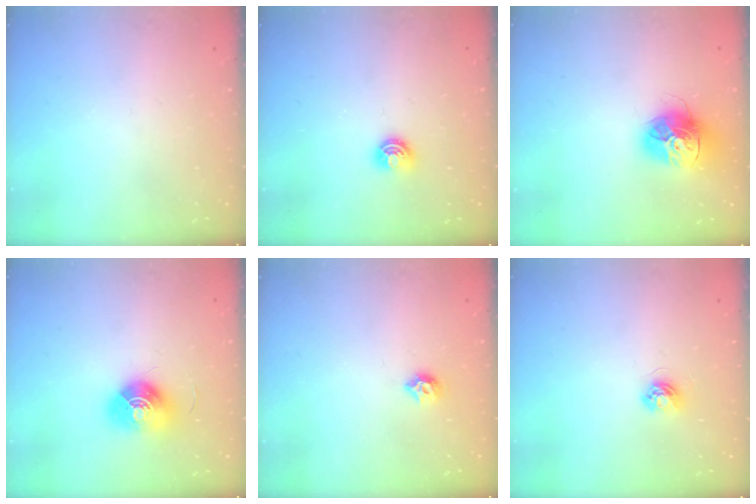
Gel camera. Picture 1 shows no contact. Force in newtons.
{"total": 5.7, "press": 5.7, "slide": 0.7}
{"total": 14.9, "press": 14.9, "slide": 1.2}
{"total": 11.2, "press": 11.2, "slide": 0.5}
{"total": 6.6, "press": 6.6, "slide": 0.4}
{"total": 4.4, "press": 4.4, "slide": 0.5}